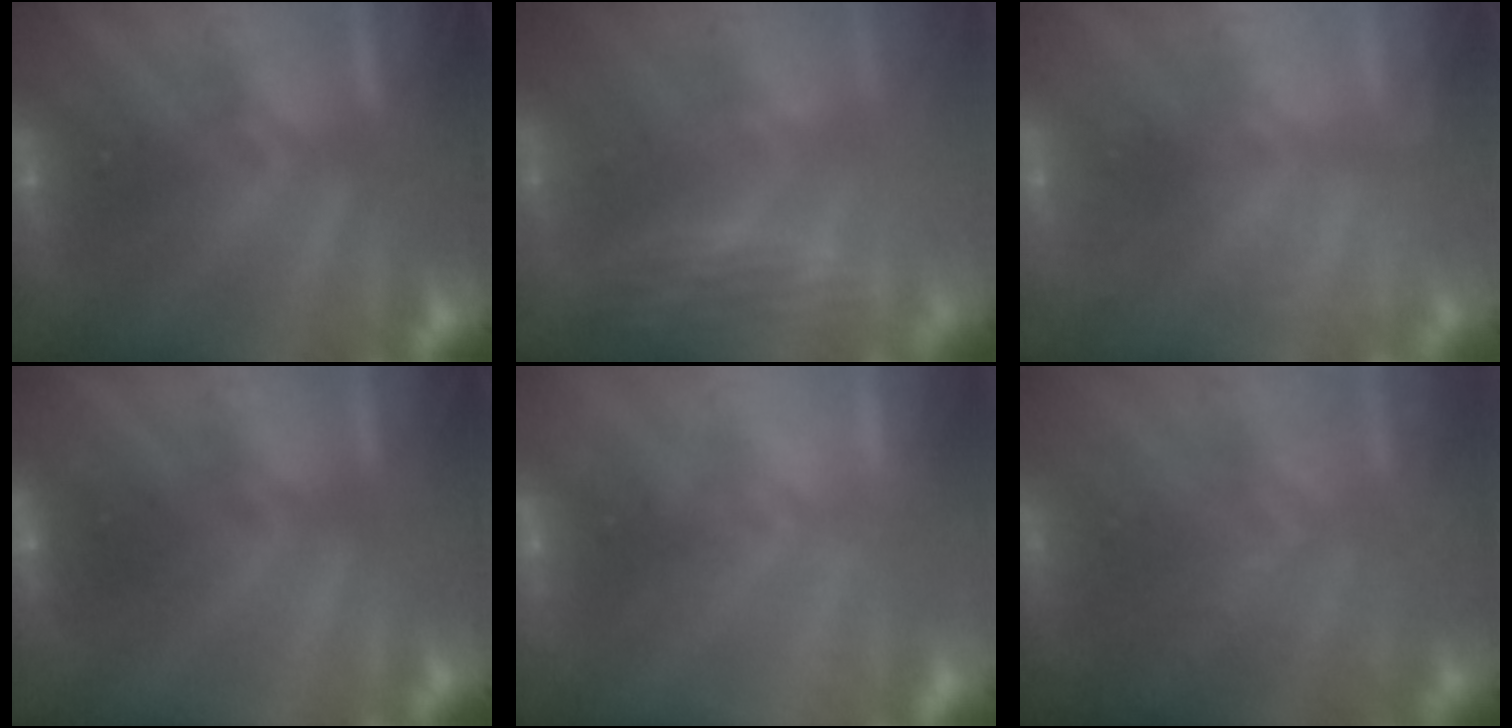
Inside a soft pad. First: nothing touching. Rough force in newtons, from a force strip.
{"total": 3.0}
{"total": 2.4}
{"total": 2.4}
{"total": 2.3}
{"total": 7.1}